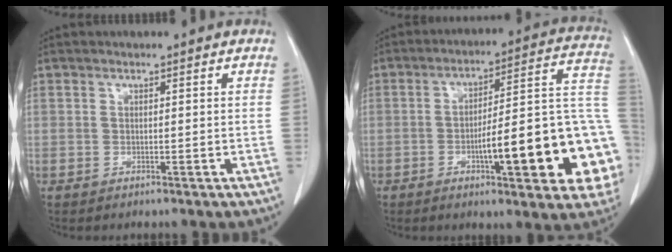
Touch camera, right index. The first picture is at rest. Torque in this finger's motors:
{"motor_torque": [1.48, -0.66, 0.45, 0.21]}